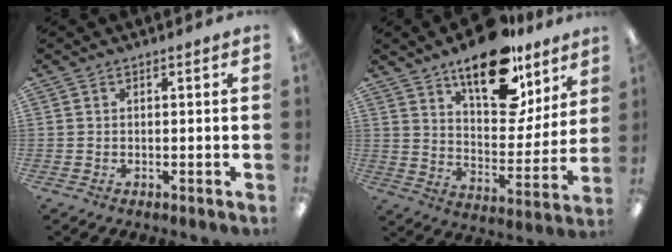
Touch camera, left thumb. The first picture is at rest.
{"total": 19.9, "force": [13.5, 9.1, 11.4], "torque": [-0.161, -0.079, 0.228]}